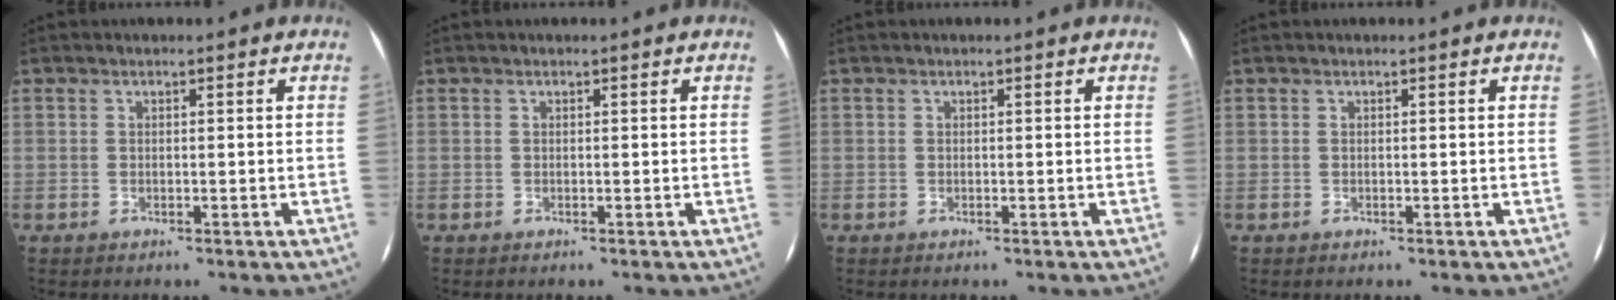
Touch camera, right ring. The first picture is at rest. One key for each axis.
{"total": 0.0}
{"total": 0.0}
{"total": 0.0}